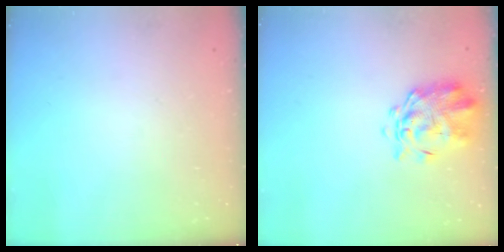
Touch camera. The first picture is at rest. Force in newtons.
{"total": 3.6, "press": 3.4, "slide": 1.3}